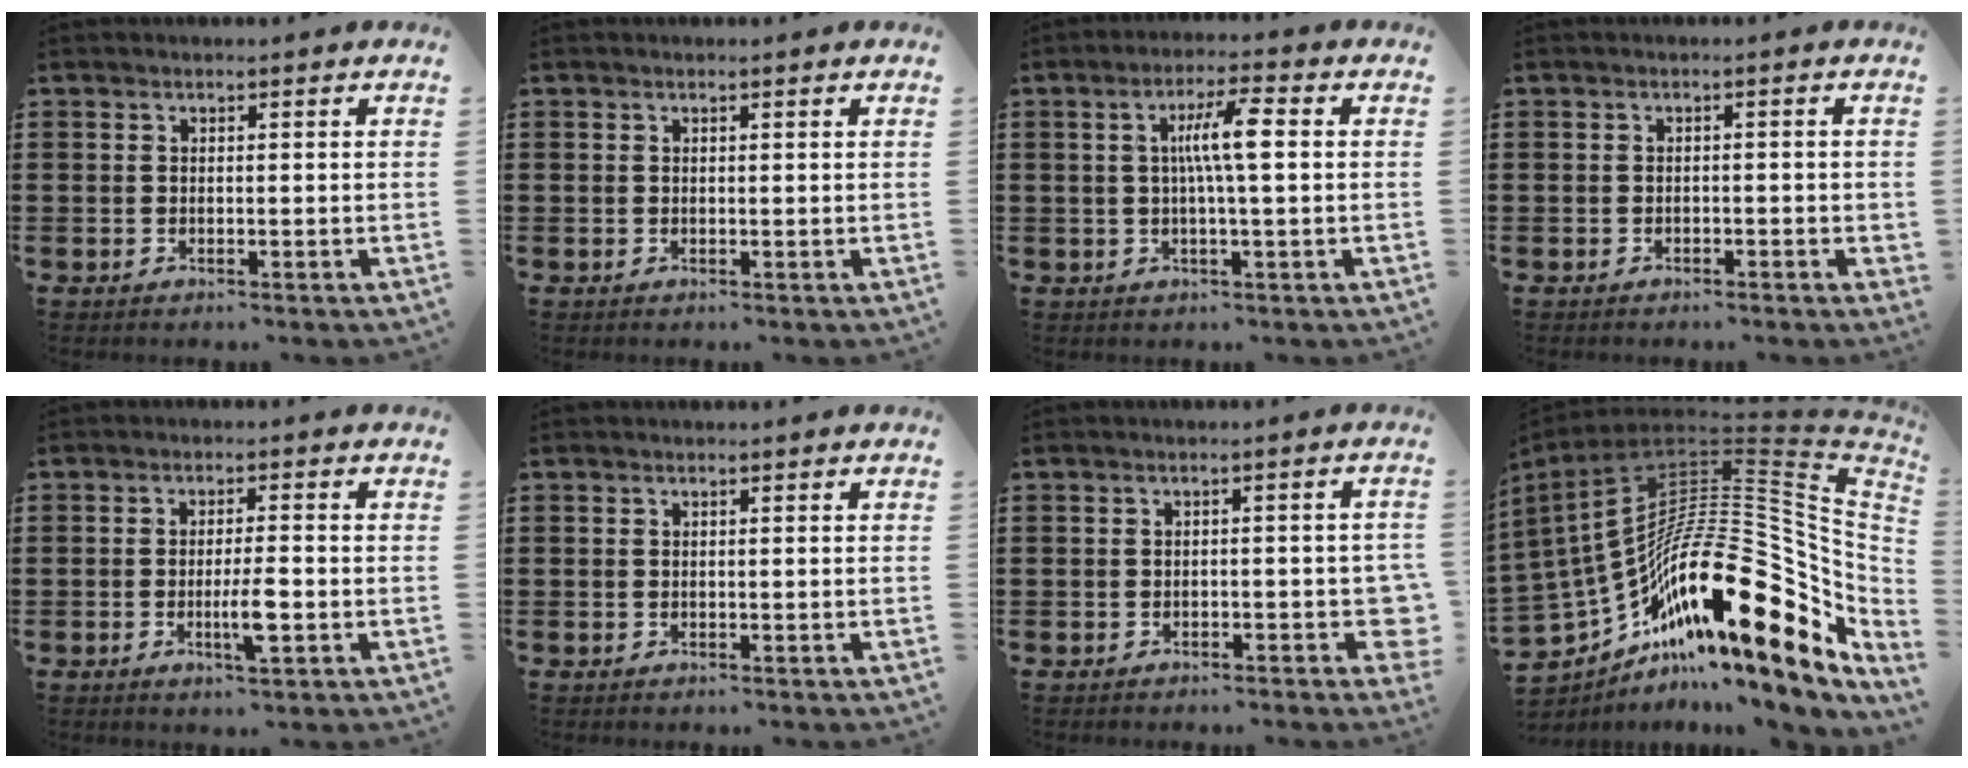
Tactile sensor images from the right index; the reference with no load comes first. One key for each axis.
{"total": 0.0}
{"total": 6.3, "fx": 0.6, "fy": 0.7, "fz": 6.3, "tx": -0.118, "ty": 0.004, "tz": 0.005}
{"total": 0.9, "fx": -0.7, "fy": 0.3, "fz": 0.3, "tx": -0.010, "ty": -0.002, "tz": -0.015}
{"total": 4.8, "fx": -1.3, "fy": 0.8, "fz": 4.5, "tx": -0.089, "ty": -0.006, "tz": -0.026}
{"total": 0.0}
{"total": 3.3, "fx": -1.5, "fy": 1.6, "fz": 2.4, "tx": -0.034, "ty": 0.003, "tz": -0.031}
{"total": 27.1, "fx": -7.0, "fy": 9.8, "fz": 24.3, "tx": -0.473, "ty": -0.027, "tz": -0.137}